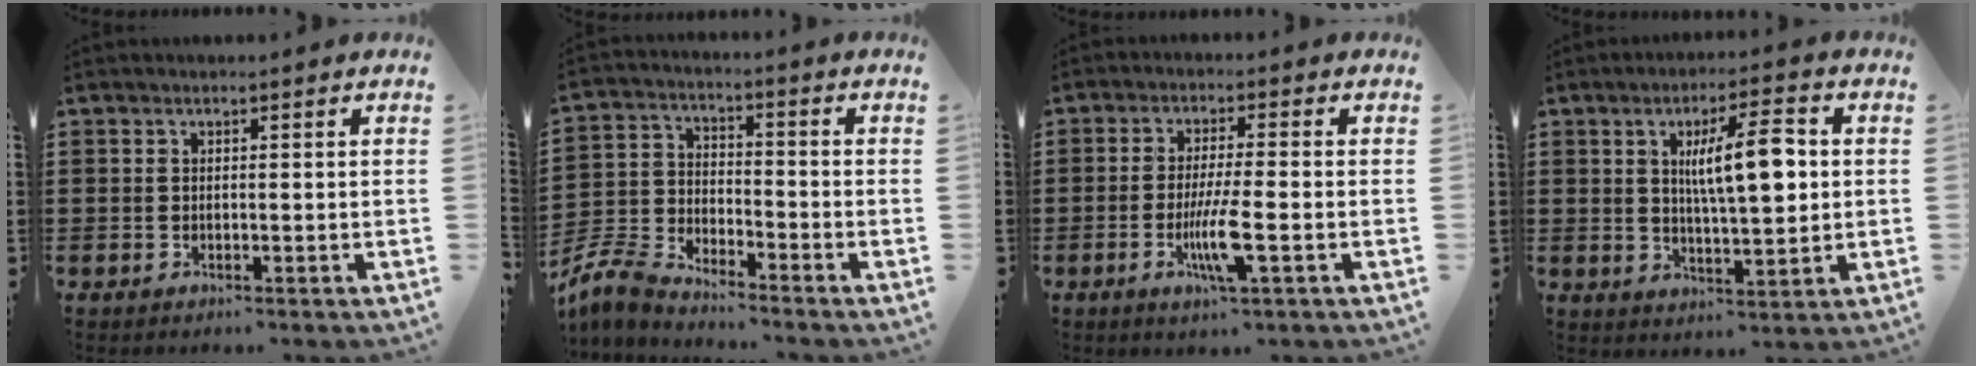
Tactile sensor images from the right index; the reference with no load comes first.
{"total": 6.4, "force": [-6.1, 1.0, 1.5], "torque": [-0.065, -0.007, -0.132]}
{"total": 7.0, "force": [-2.1, 0.8, 6.7], "torque": [-0.137, -0.019, -0.043]}
{"total": 9.3, "force": [1.7, 2.5, 8.8], "torque": [-0.151, 0.002, 0.024]}